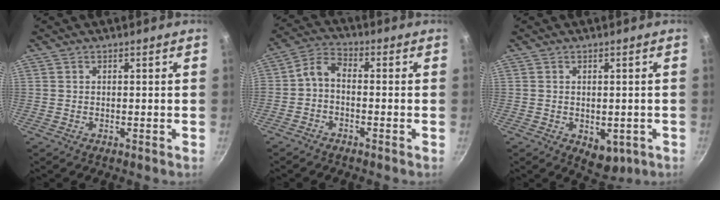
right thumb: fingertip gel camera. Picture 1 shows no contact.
{"total": 4.5, "force": [-1.5, 2.6, 3.3], "torque": [-0.075, 0.034, -0.041]}
{"total": 5.4, "force": [-1.4, 3.7, 3.7], "torque": [-0.031, -0.001, -0.009]}